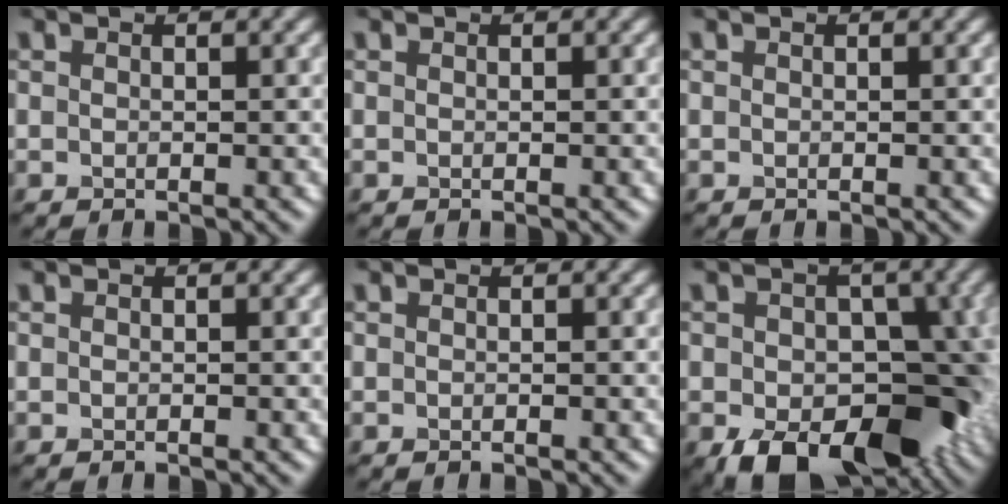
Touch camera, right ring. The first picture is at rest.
{"total": 0.0}
{"total": 0.0}
{"total": 0.0}
{"total": 0.0}
{"total": 11.5, "force": [-4.2, 7.0, 8.1], "torque": [-0.103, -0.014, -0.060]}